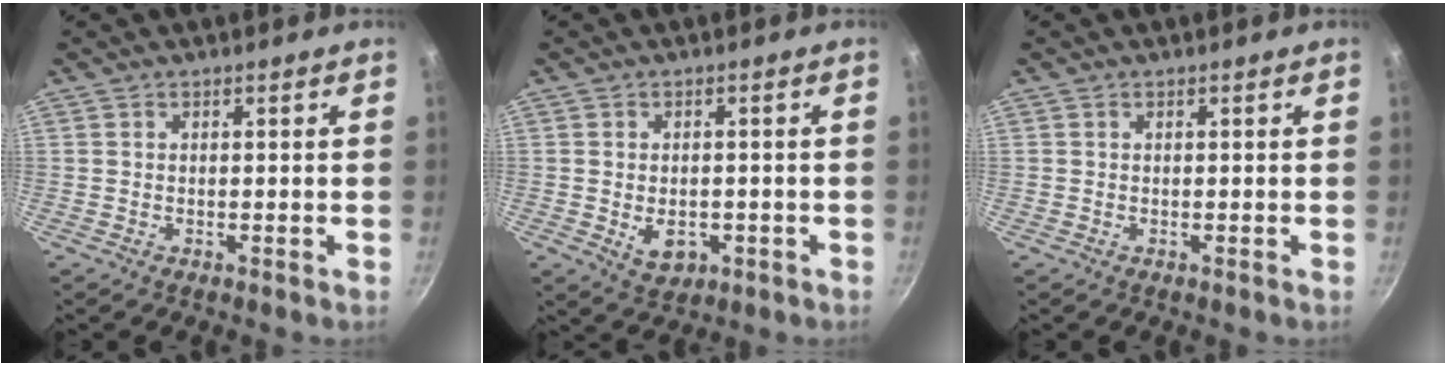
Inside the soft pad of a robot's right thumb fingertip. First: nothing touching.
{"total": 5.3, "force": [-1.3, 3.7, 3.6], "torque": [-0.040, 0.004, -0.008]}
{"total": 0.0}